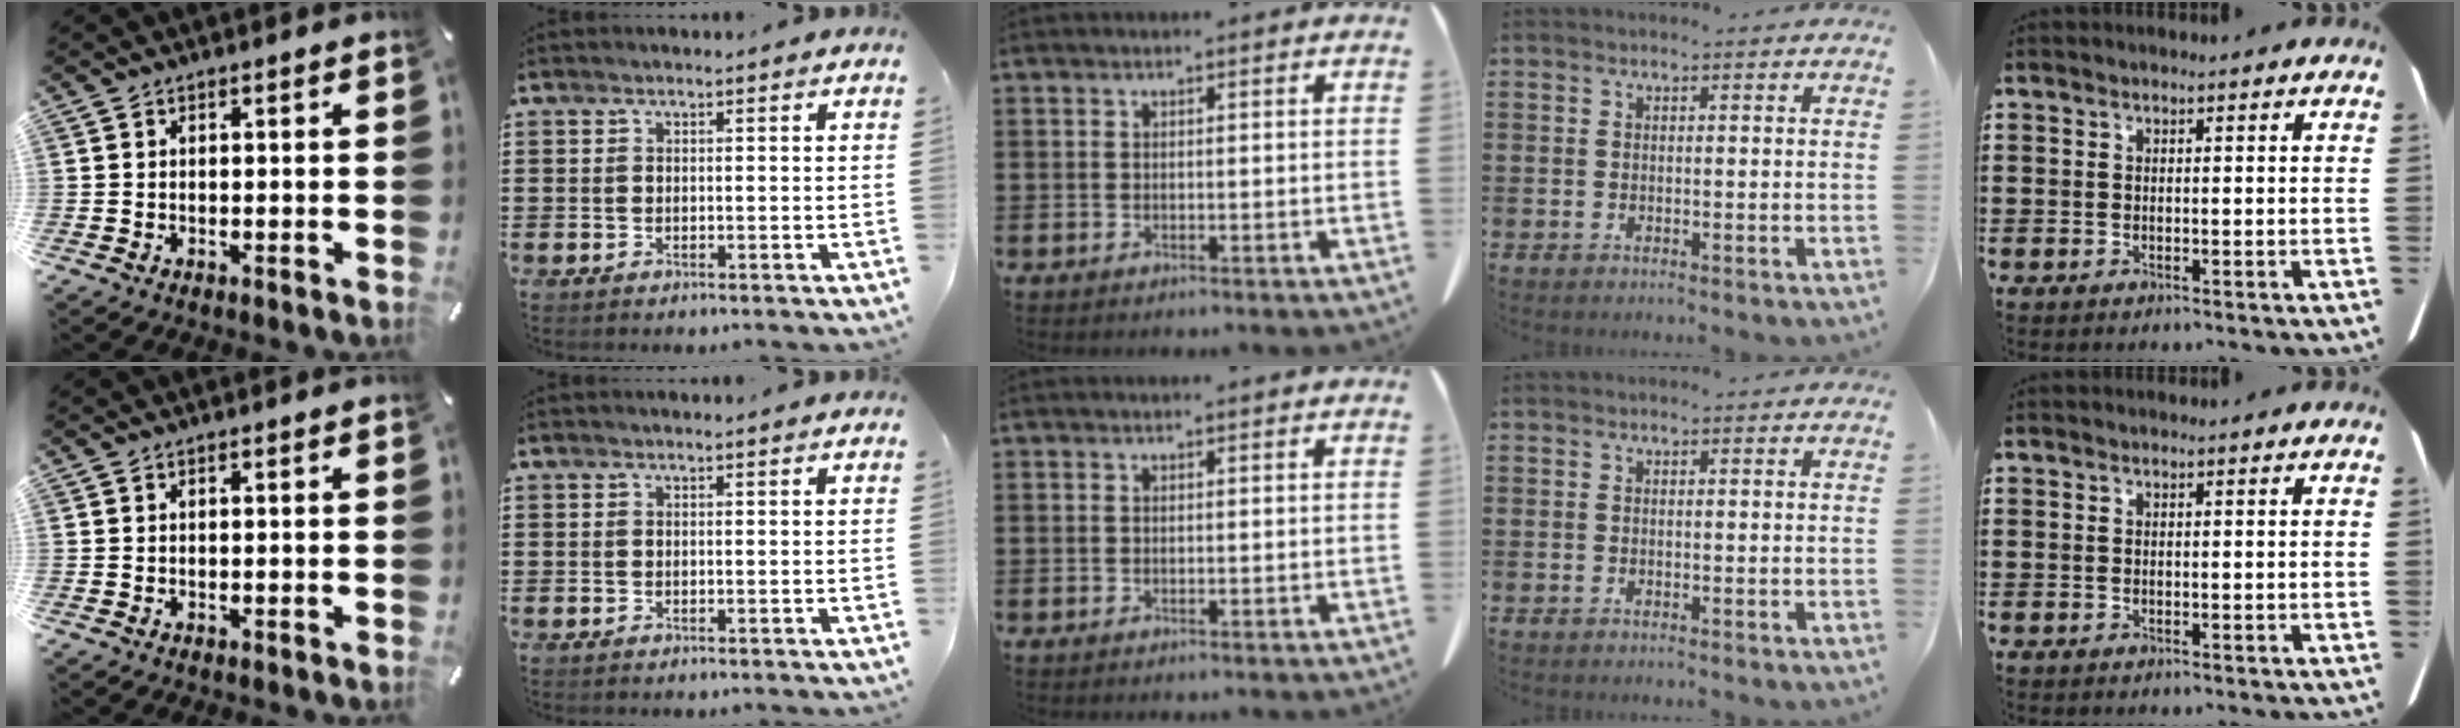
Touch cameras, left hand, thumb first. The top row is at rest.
{}